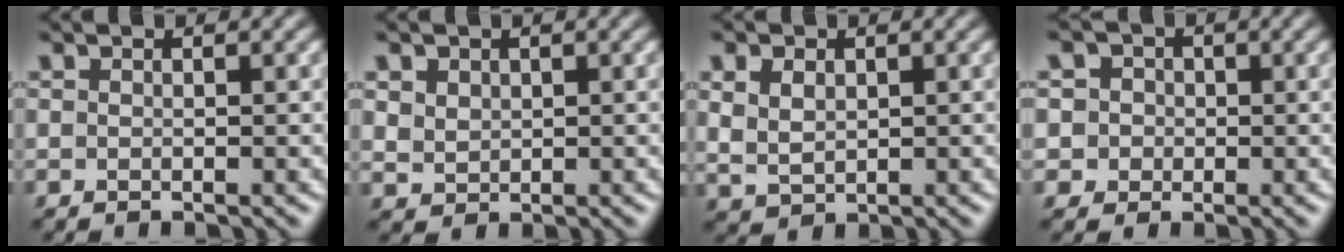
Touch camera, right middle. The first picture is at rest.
{"total": 2.0, "force": [1.3, 1.5, 0.4], "torque": [-0.020, -0.003, 0.033]}
{"total": 2.6, "force": [1.1, 1.9, 1.4], "torque": [-0.037, 0.000, 0.025]}
{"total": 4.7, "force": [1.9, 4.0, 1.5], "torque": [-0.024, 0.018, 0.012]}